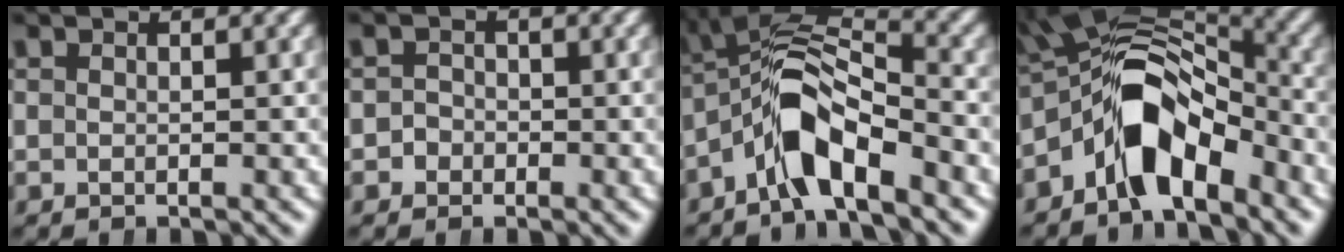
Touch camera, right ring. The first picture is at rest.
{"total": 1.7, "force": [-1.0, 1.3, -0.2], "torque": [0.007, -0.011, -0.020]}
{"total": 7.0, "force": [-1.4, 4.6, 5.1], "torque": [-0.103, -0.018, -0.021]}
{"total": 10.8, "force": [-0.8, 6.6, 8.5], "torque": [-0.139, -0.008, -0.015]}